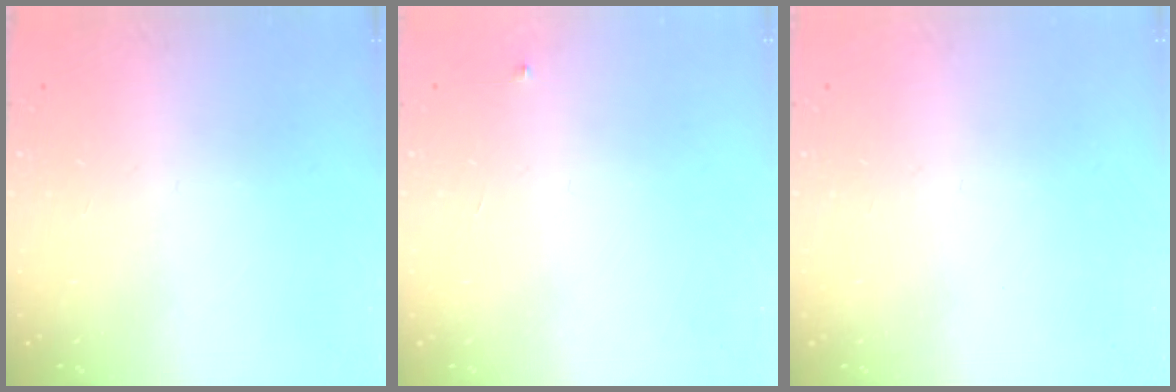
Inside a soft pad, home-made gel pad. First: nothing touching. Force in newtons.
{"total": 3.0, "press": 2.9, "slide": 0.4}
{"total": 0.0}